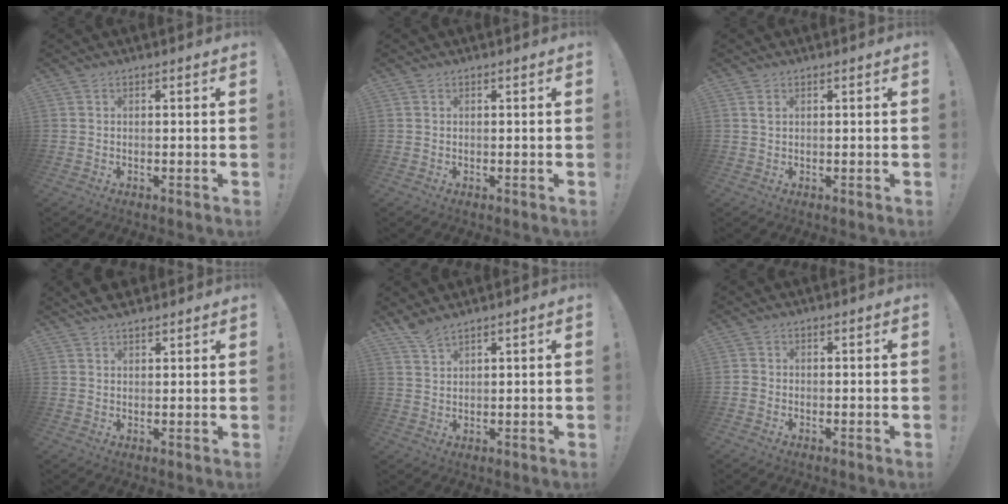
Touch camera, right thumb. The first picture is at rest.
{"total": 0.0}
{"total": 1.2, "force": [0.6, 0.5, 0.9], "torque": [-0.011, -0.001, 0.009]}
{"total": 4.4, "force": [3.9, 1.4, 1.3], "torque": [-0.016, -0.020, 0.072]}
{"total": 4.0, "force": [3.5, 0.5, 1.8], "torque": [-0.039, -0.021, 0.065]}
{"total": 1.1, "force": [-0.6, 0.9, 0.2], "torque": [-0.001, 0.005, -0.012]}